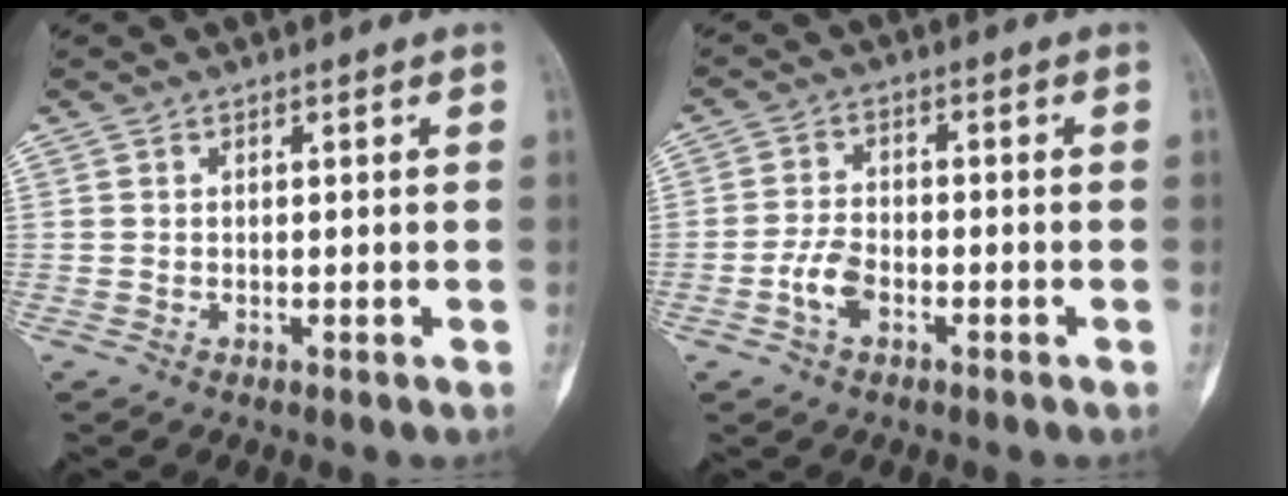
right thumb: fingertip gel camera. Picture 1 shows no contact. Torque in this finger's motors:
{"motor_torque": [0.87, 0.90, 0.60, -0.11, 0.02]}